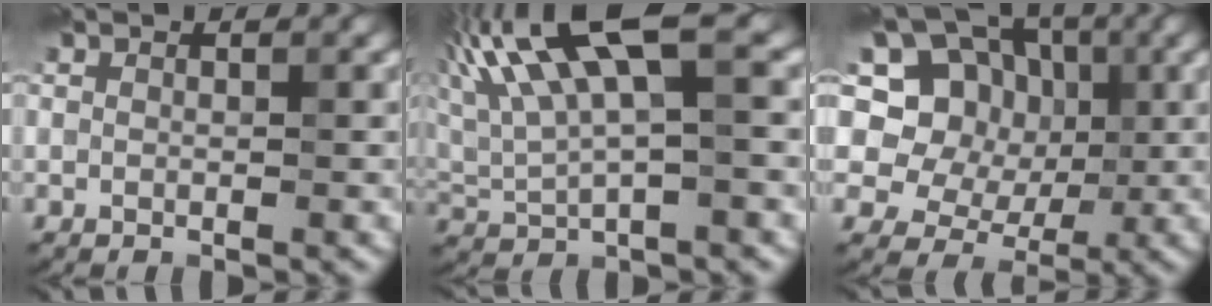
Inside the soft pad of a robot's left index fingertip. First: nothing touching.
{"total": 9.9, "force": [4.3, 2.7, 8.5], "torque": [-0.176, 0.025, 0.081]}
{"total": 12.5, "force": [5.1, 9.8, 6.0], "torque": [-0.106, 0.030, 0.061]}